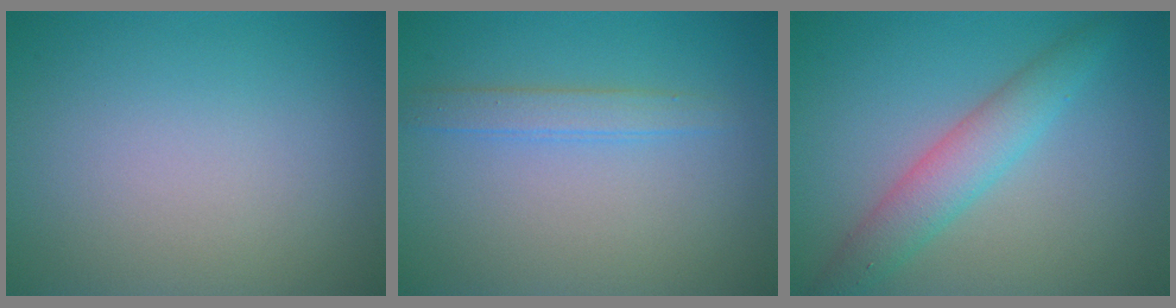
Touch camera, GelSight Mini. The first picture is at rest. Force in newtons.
{"total": 1.8, "press": 1.8, "slide": 0.1}
{"total": 3.7, "press": 3.7, "slide": 0.1}